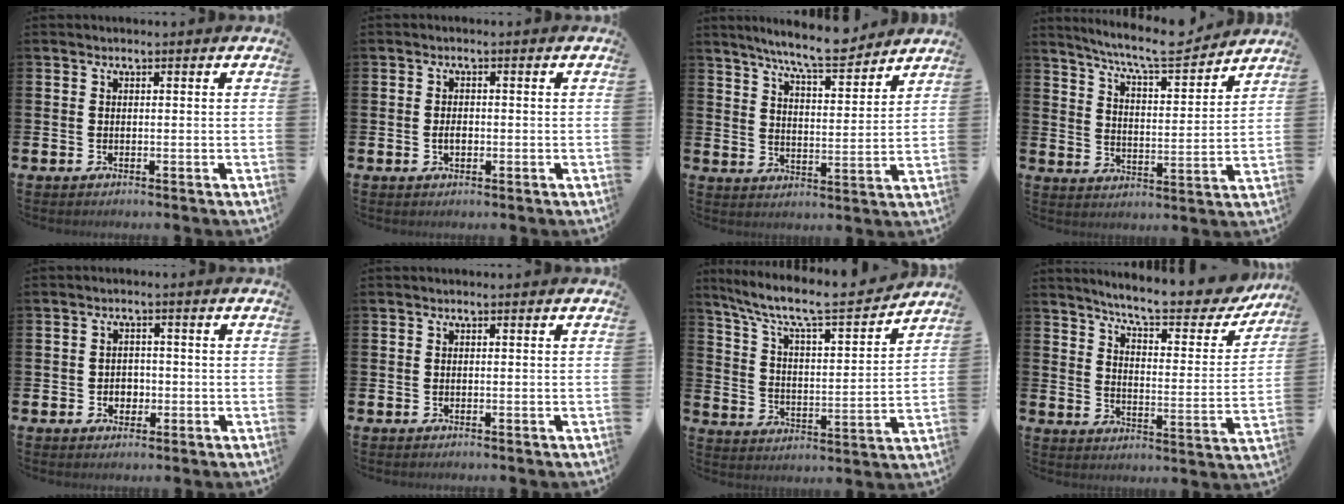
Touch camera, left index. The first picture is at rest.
{"total": 1.6, "force": [-0.3, 1.0, 1.2], "torque": [-0.012, 0.002, -0.010]}
{"total": 8.3, "force": [7.7, 0.3, 3.0], "torque": [-0.080, -0.040, 0.137]}
{"total": 8.3, "force": [7.7, 0.7, 3.1], "torque": [-0.082, -0.046, 0.134]}
{"total": 2.2, "force": [-0.5, 2.0, 1.0], "torque": [-0.010, 0.002, -0.016]}
{"total": 0.0}
{"total": 8.9, "force": [7.7, 1.7, 4.2], "torque": [-0.108, -0.057, 0.125]}
{"total": 8.1, "force": [7.4, 1.1, 3.1], "torque": [-0.079, -0.058, 0.120]}